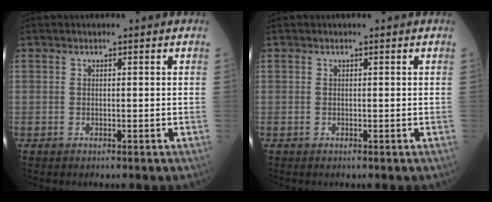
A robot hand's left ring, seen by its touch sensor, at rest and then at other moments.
{"total": 0.0}